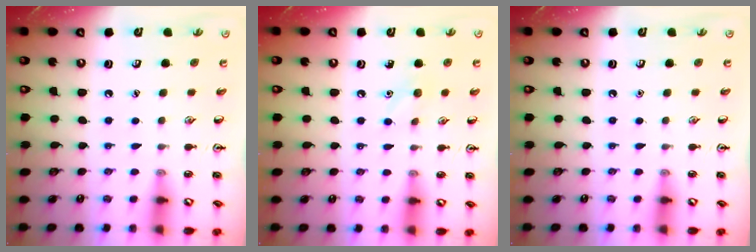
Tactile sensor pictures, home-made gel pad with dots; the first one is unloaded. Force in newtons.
{"total": 5.8, "press": 5.5, "slide": 1.8}
{"total": 0.0}